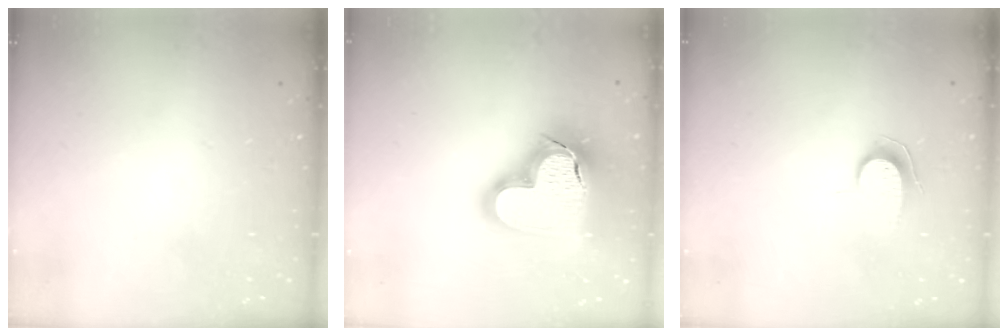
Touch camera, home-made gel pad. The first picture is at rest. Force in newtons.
{"total": 22.8, "press": 22.6, "slide": 2.2}
{"total": 6.7, "press": 6.7, "slide": 0.7}